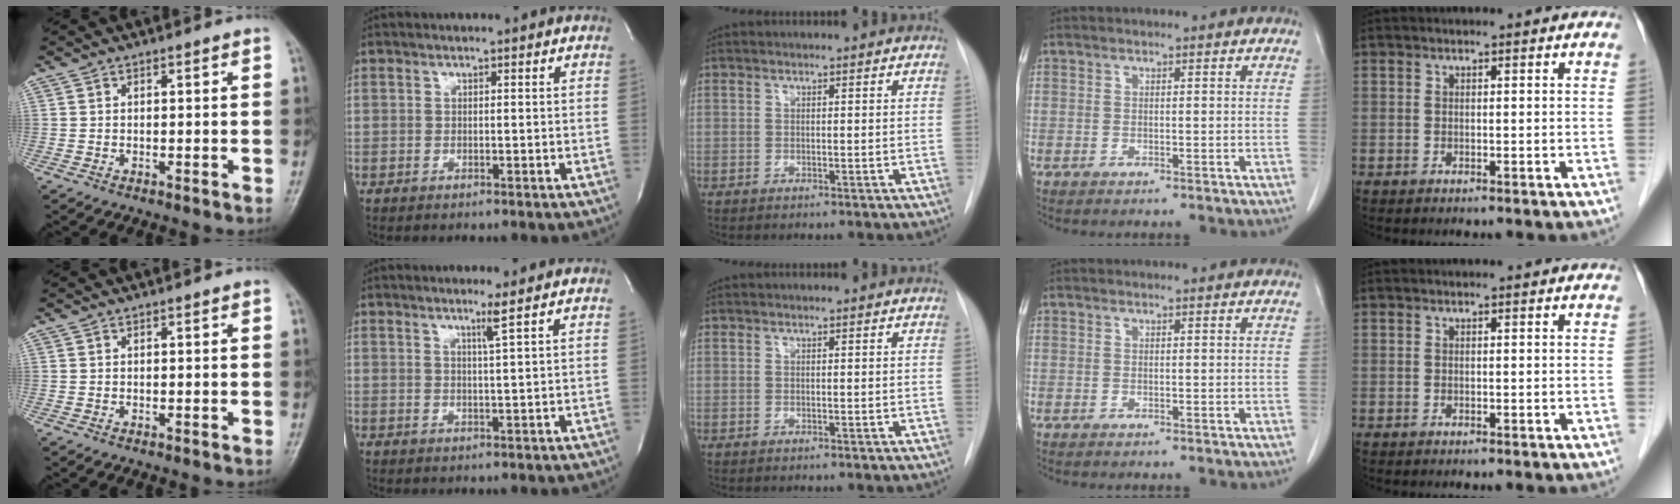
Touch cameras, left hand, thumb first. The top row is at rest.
{"index": {"total": 2.2, "force": [1.3, -1.1, 1.5], "torque": [-0.039, -0.014, 0.028]}}